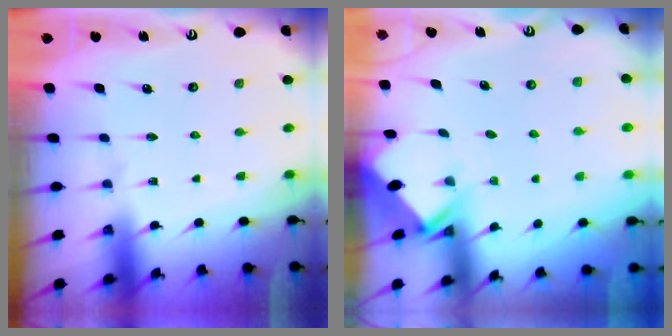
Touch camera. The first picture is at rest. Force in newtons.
{"total": 2.8, "press": 2.8, "slide": 0.2}